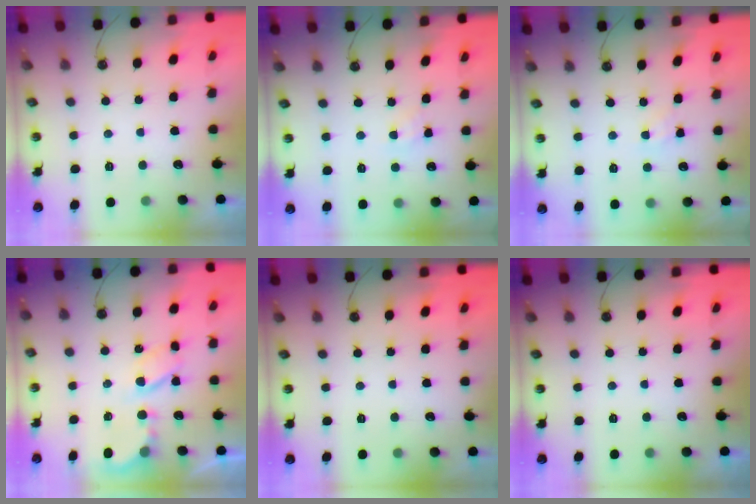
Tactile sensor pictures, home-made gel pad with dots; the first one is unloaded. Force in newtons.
{"total": 1.8, "press": 1.8, "slide": 0.2}
{"total": 1.6, "press": 1.6, "slide": 0.3}
{"total": 5.9, "press": 5.9, "slide": 0.3}
{"total": 0.0}
{"total": 0.0}